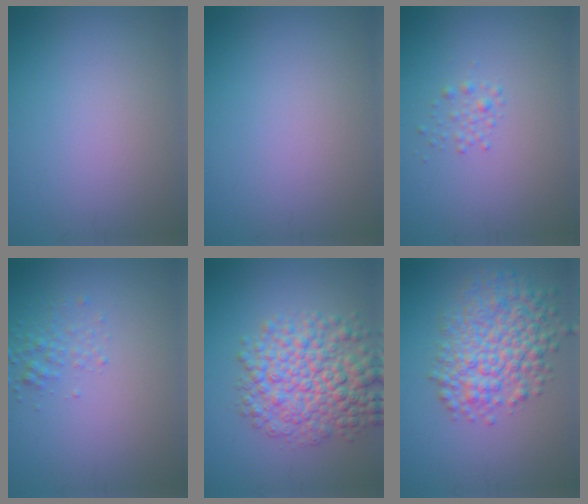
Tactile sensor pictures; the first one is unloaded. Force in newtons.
{"total": 0.0}
{"total": 1.1, "press": 1.1, "slide": 0.1}
{"total": 1.6, "press": 1.6, "slide": 0.1}
{"total": 7.4, "press": 7.4, "slide": 0.1}
{"total": 6.7, "press": 6.7, "slide": 0.2}